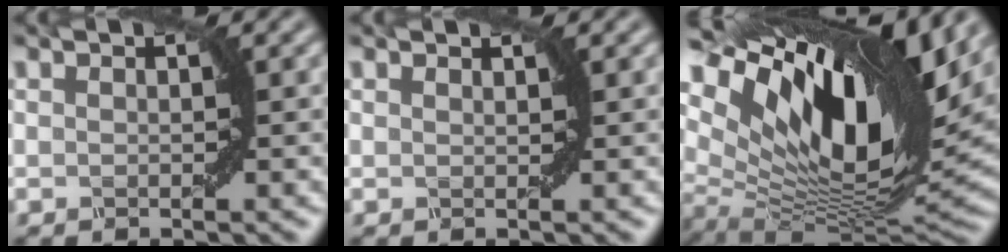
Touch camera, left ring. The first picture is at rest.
{"total": 0.6, "force": [0.5, 0.1, 0.0], "torque": [0.002, -0.003, 0.007]}
{"total": 16.5, "force": [7.3, 7.1, 12.9], "torque": [-0.233, 0.019, 0.120]}